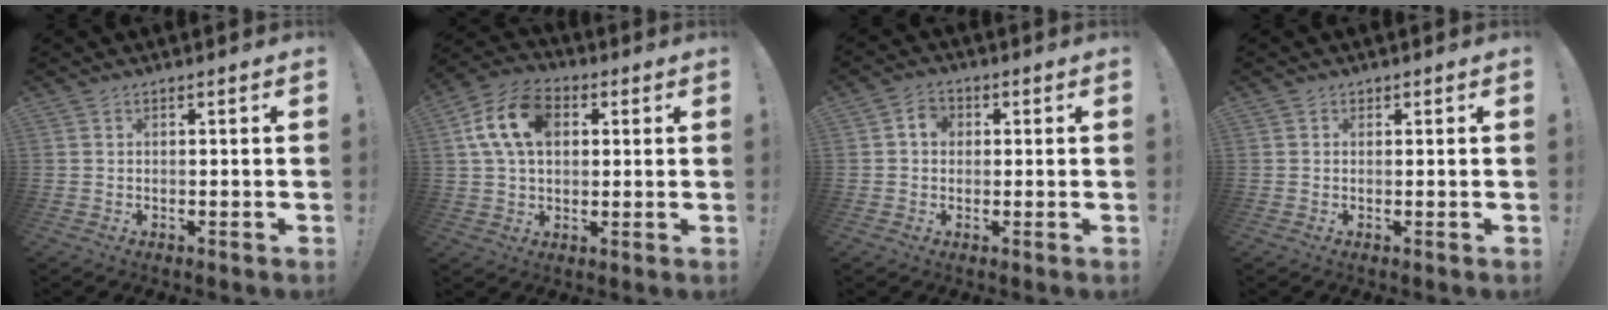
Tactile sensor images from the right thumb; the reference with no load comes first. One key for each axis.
{"total": 14.3, "fx": 3.7, "fy": 9.8, "fz": 9.8, "tx": -0.177, "ty": 0.014, "tz": 0.072}
{"total": 4.0, "fx": 0.5, "fy": 3.3, "fz": 2.3, "tx": -0.034, "ty": 0.007, "tz": 0.007}
{"total": 0.6, "fx": 0.4, "fy": 0.5, "fz": 0.0, "tx": 0.006, "ty": -0.002, "tz": 0.007}